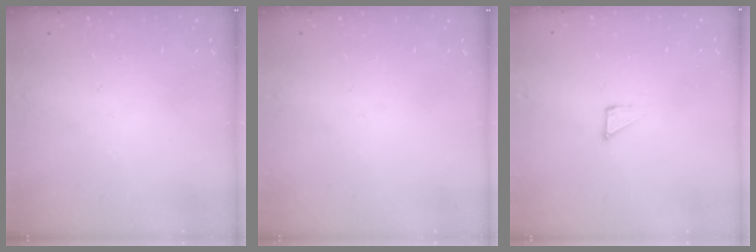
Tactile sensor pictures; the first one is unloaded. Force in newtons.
{"total": 0.0}
{"total": 2.1, "press": 2.1, "slide": 0.1}